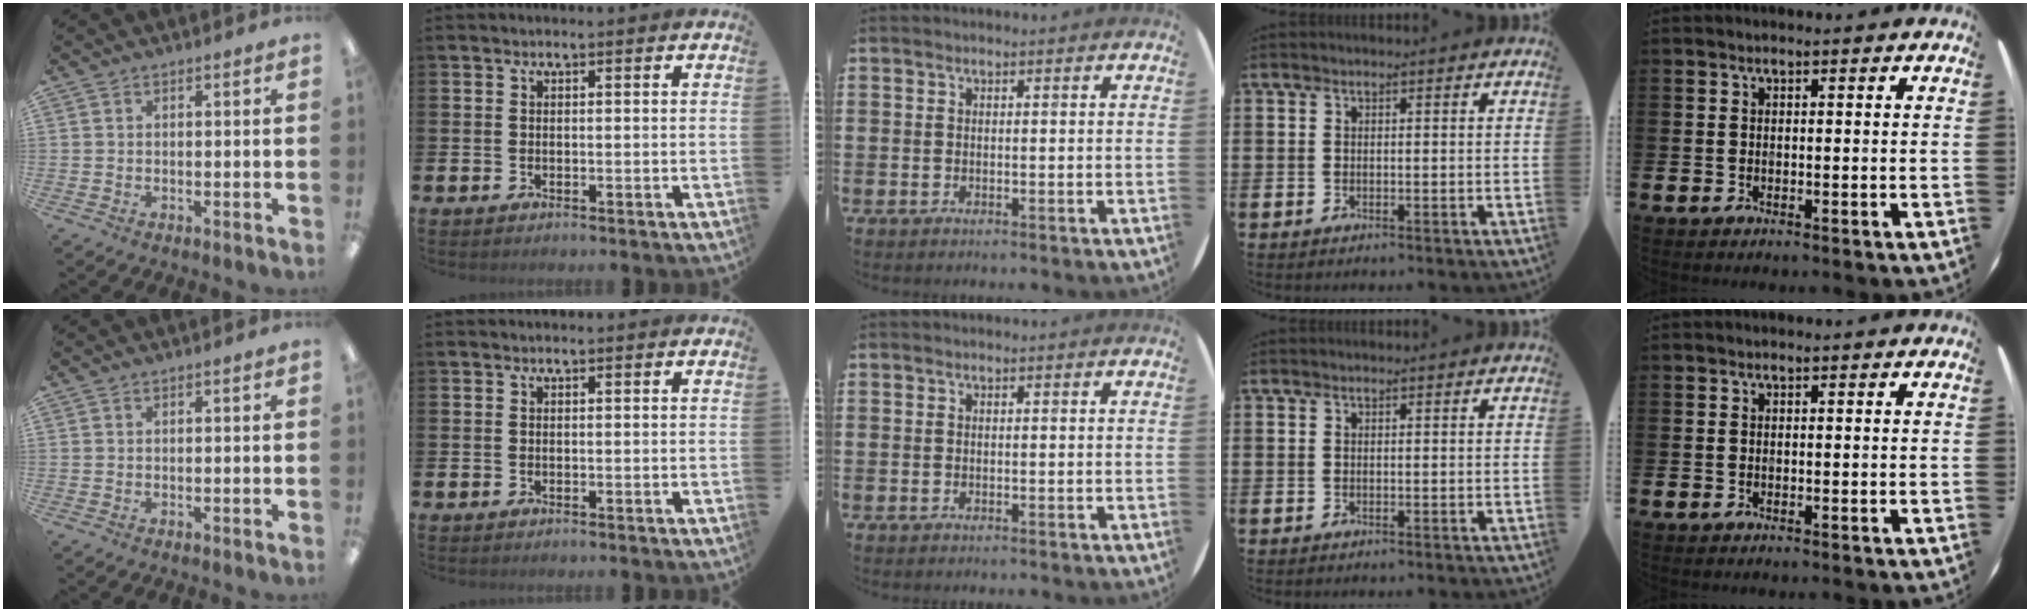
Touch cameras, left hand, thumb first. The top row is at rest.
{}